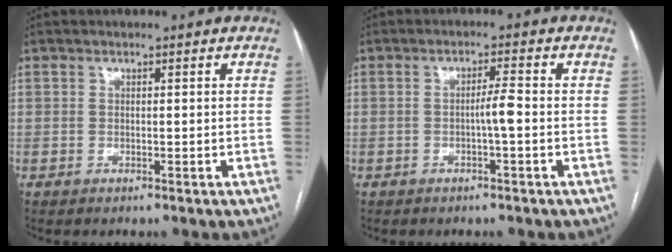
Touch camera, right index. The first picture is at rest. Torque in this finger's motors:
{"motor_torque": [0.48, -0.08, 0.25, 0.06]}